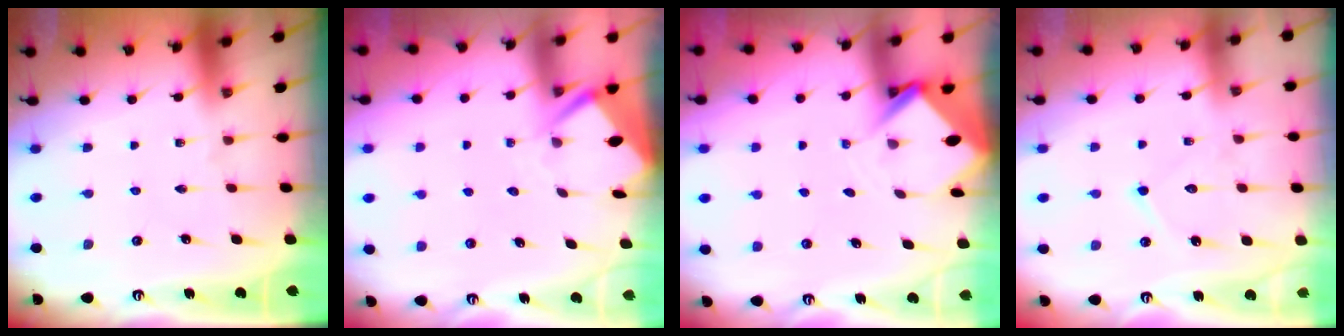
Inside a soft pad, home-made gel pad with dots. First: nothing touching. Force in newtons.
{"total": 3.3, "press": 3.3, "slide": 0.3}
{"total": 3.6, "press": 3.6, "slide": 0.3}
{"total": 8.4, "press": 8.4, "slide": 0.7}